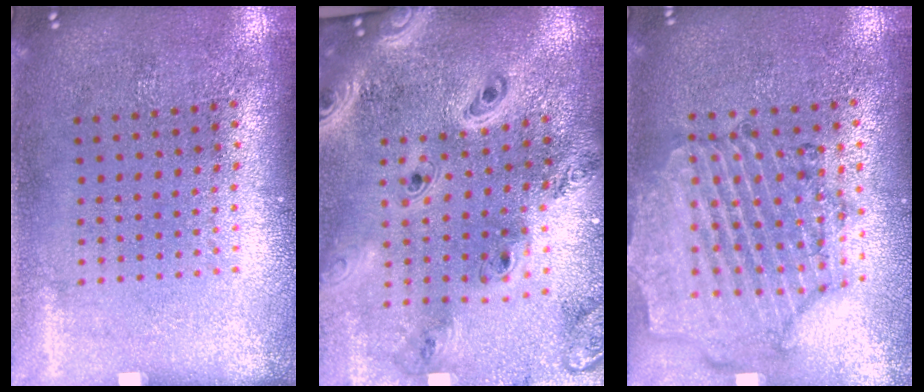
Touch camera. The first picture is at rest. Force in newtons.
{"total": 3.4, "press": 2.7, "slide": 2.1}
{"total": 1.6, "press": 1.6, "slide": 0.3}